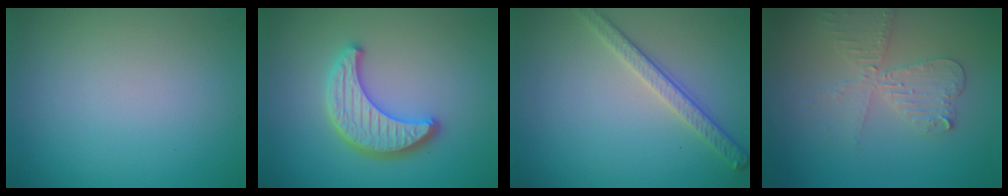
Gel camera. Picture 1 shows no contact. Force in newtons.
{"total": 4.2, "press": 3.9, "slide": 1.5}
{"total": 2.8, "press": 2.6, "slide": 1.1}
{"total": 3.9, "press": 3.3, "slide": 2.1}